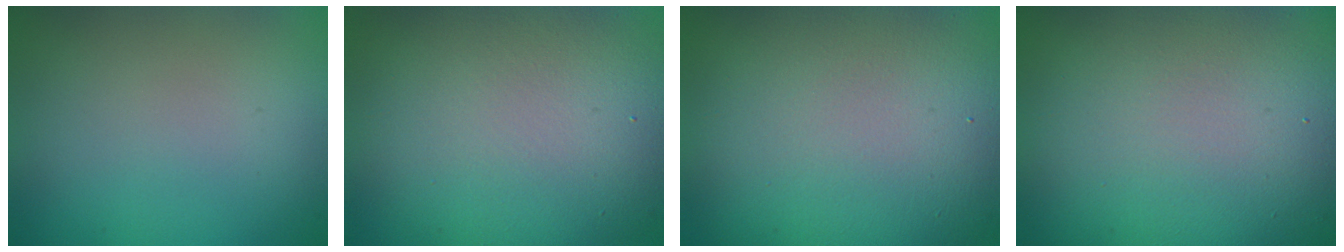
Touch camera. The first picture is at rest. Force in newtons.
{"total": 12.0, "press": 12.0, "slide": 0.6}
{"total": 16.0, "press": 16.0, "slide": 1.3}
{"total": 23.6, "press": 23.5, "slide": 1.6}